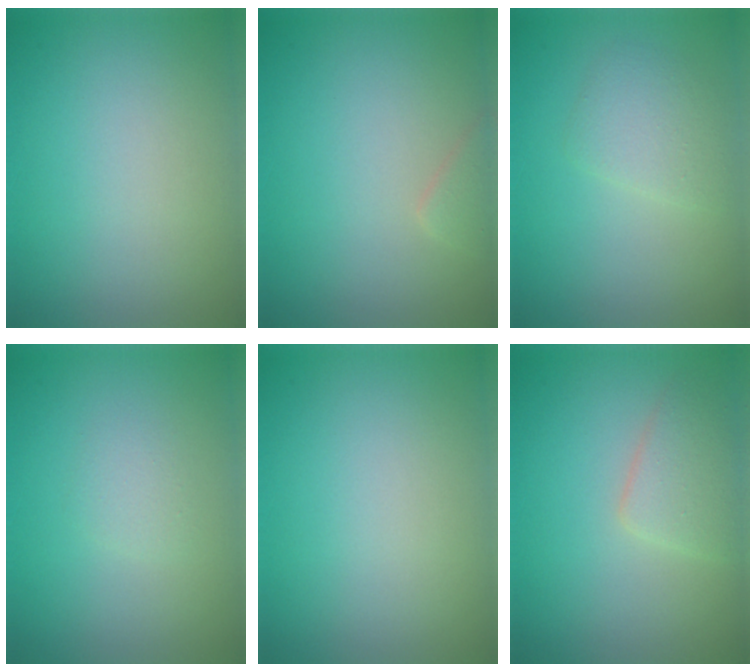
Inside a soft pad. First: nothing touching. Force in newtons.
{"total": 1.1, "press": 1.1, "slide": 0.1}
{"total": 2.2, "press": 2.2, "slide": 0.0}
{"total": 1.0, "press": 1.0, "slide": 0.0}
{"total": 0.0}
{"total": 2.8, "press": 2.8, "slide": 0.1}